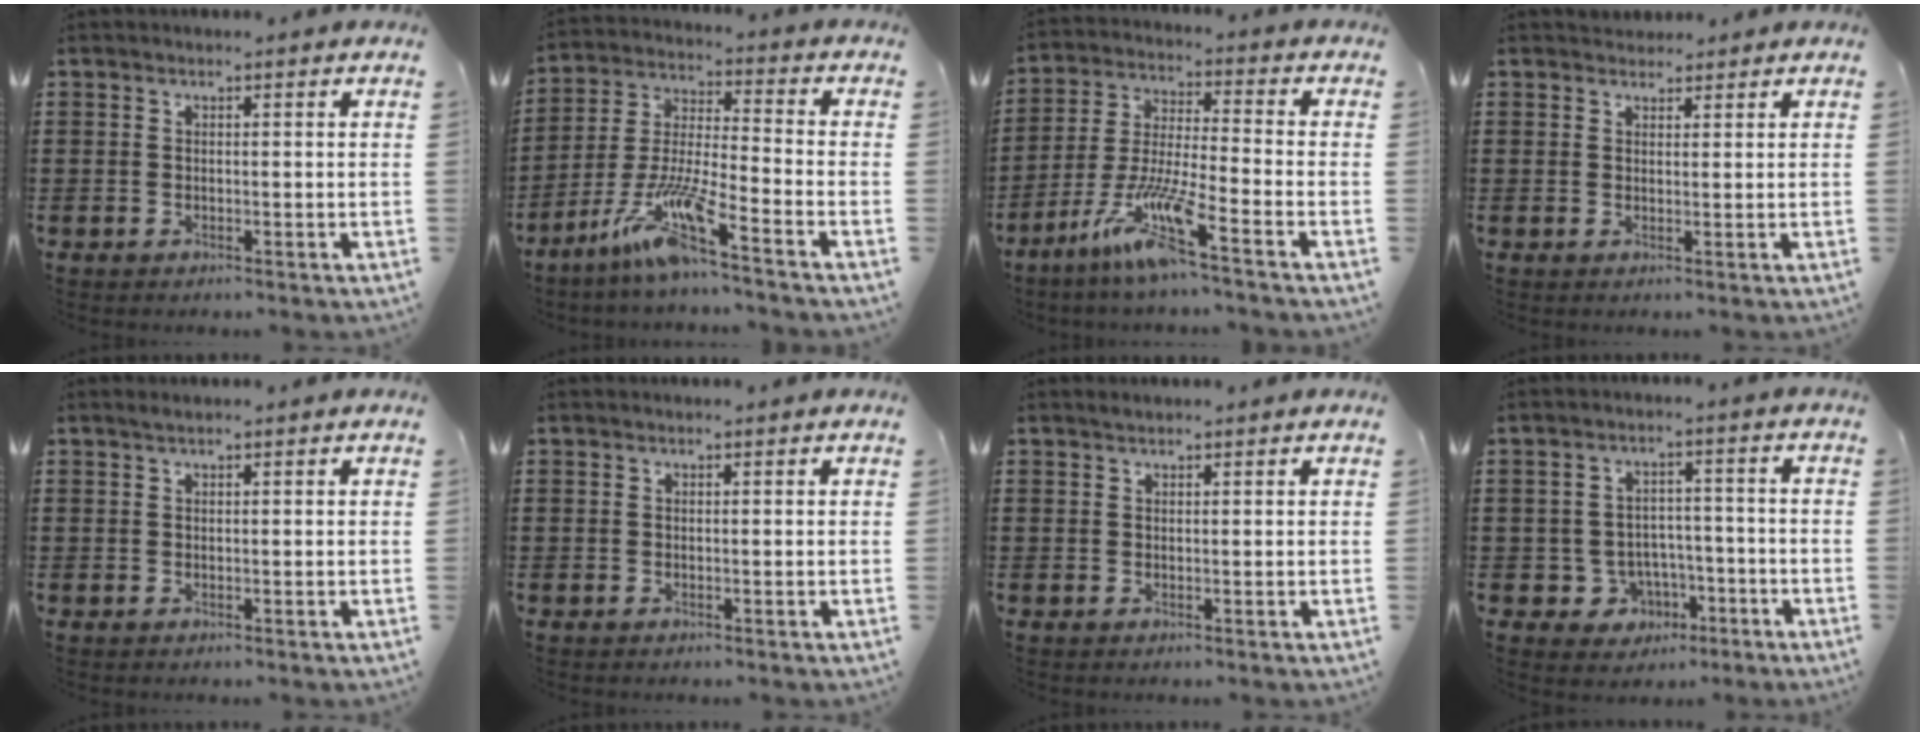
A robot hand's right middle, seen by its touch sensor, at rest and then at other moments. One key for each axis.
{"total": 10.6, "fx": -7.4, "fy": 0.5, "fz": 7.6, "tx": -0.174, "ty": -0.016, "tz": -0.152}
{"total": 9.9, "fx": -6.4, "fy": 0.6, "fz": 7.6, "tx": -0.163, "ty": -0.012, "tz": -0.128}
{"total": 1.8, "fx": 1.6, "fy": 0.9, "fz": -0.2, "tx": 0.008, "ty": 0.002, "tz": 0.030}
{"total": 0.6, "fx": 0.5, "fy": 0.1, "fz": 0.4, "tx": -0.008, "ty": 0.002, "tz": 0.008}
{"total": 0.0}
{"total": 0.5, "fx": 0.5, "fy": 0.2, "fz": 0.1, "tx": -0.003, "ty": 0.001, "tz": 0.009}
{"total": 4.7, "fx": -2.2, "fy": 4.0, "fz": 1.2, "tx": -0.034, "ty": 0.011, "tz": -0.042}